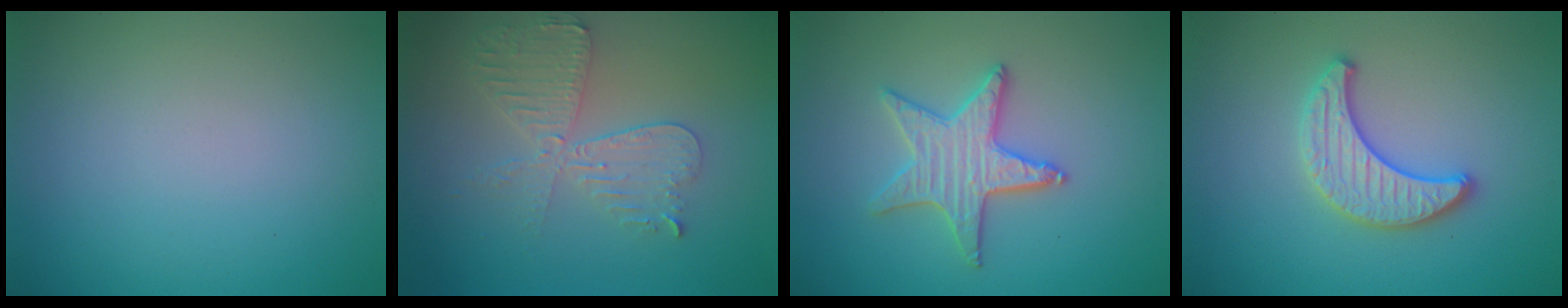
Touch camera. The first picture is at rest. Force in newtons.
{"total": 4.4, "press": 3.8, "slide": 2.2}
{"total": 3.3, "press": 3.3, "slide": 0.4}
{"total": 3.3, "press": 3.2, "slide": 1.0}